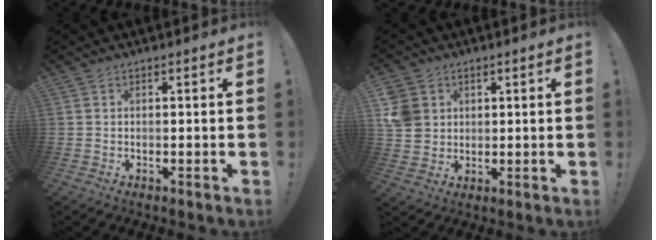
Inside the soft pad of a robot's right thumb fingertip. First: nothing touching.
{"total": 7.8, "force": [2.3, 7.0, 2.8], "torque": [-0.067, -0.010, 0.047]}